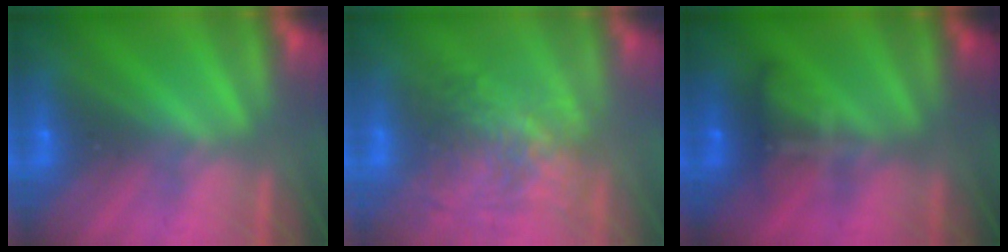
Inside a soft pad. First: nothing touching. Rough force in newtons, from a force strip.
{"total": 3.5}
{"total": 8.1}